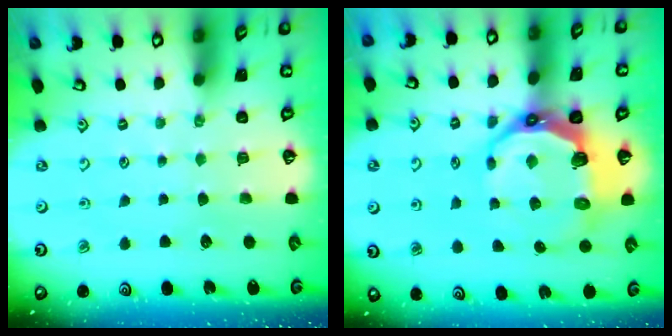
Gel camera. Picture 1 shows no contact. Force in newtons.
{"total": 11.6, "press": 10.5, "slide": 5.1}